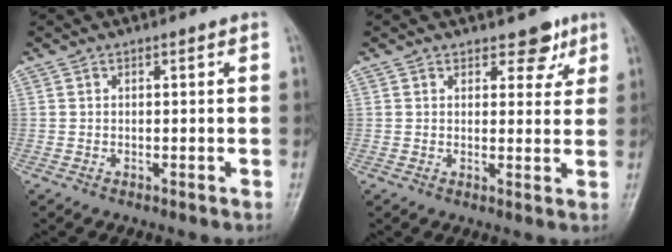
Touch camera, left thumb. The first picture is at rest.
{"total": 4.6, "force": [3.1, 2.7, 2.0], "torque": [0.006, -0.015, 0.041]}